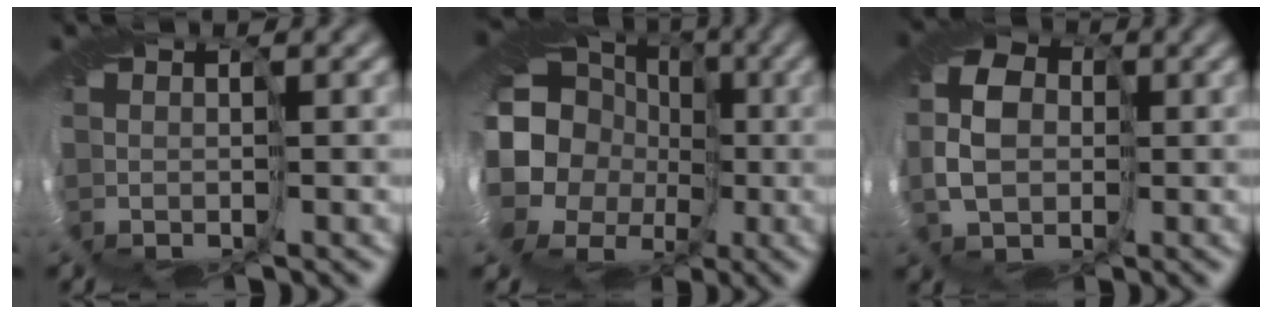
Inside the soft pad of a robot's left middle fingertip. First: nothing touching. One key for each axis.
{"total": 16.4, "fx": -2.9, "fy": 14.1, "fz": 7.8, "tx": -0.139, "ty": -0.016, "tz": -0.089}
{"total": 4.8, "fx": -1.3, "fy": 3.5, "fz": 3.1, "tx": -0.057, "ty": -0.008, "tz": -0.040}